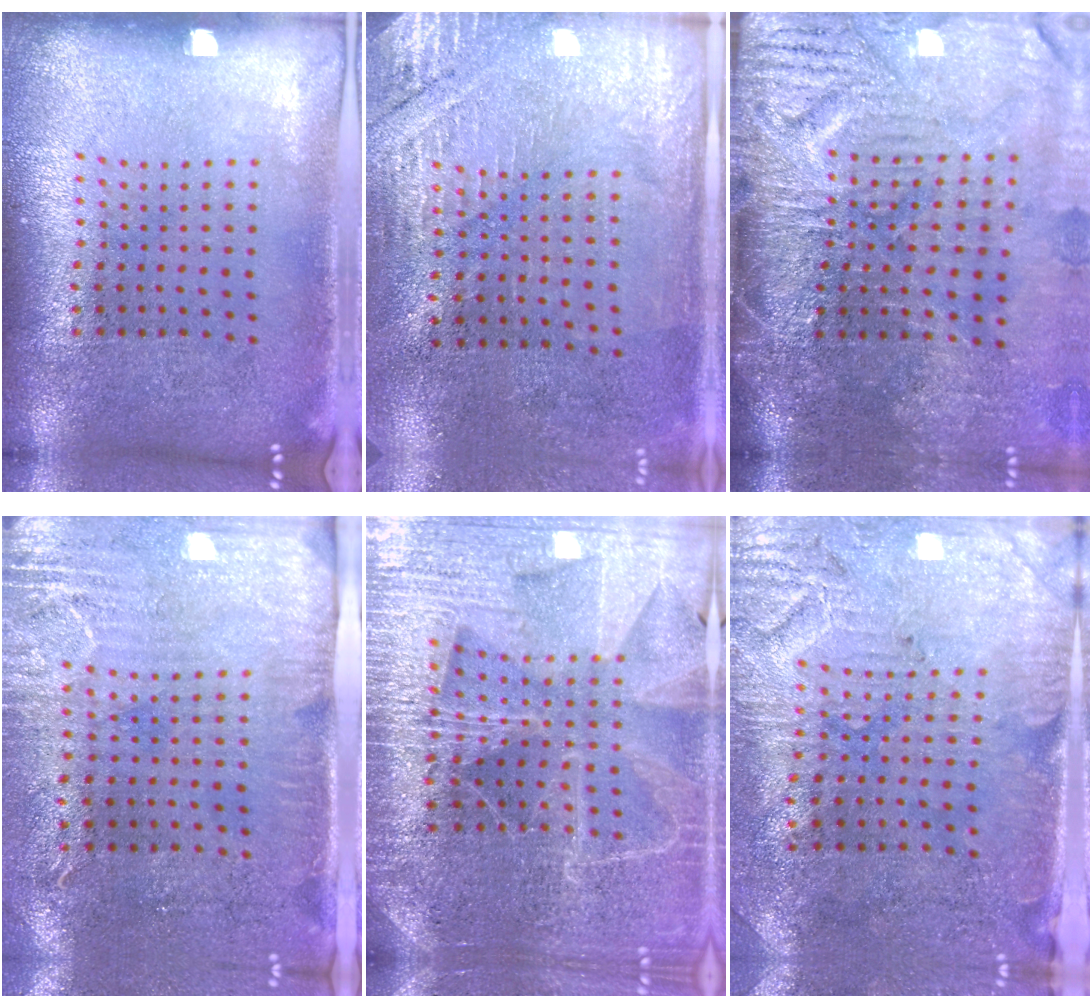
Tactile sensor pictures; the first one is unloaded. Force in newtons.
{"total": 2.8, "press": 2.5, "slide": 1.2}
{"total": 4.8, "press": 3.9, "slide": 2.7}
{"total": 3.0, "press": 2.4, "slide": 1.7}
{"total": 4.5, "press": 4.2, "slide": 1.8}
{"total": 3.1, "press": 2.6, "slide": 1.6}